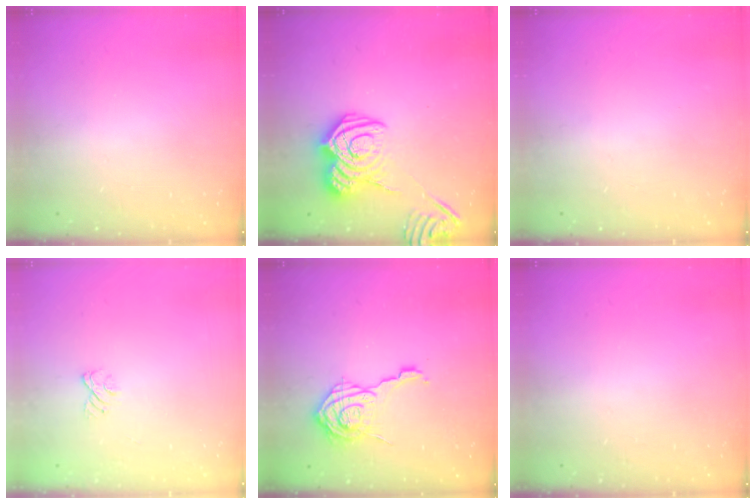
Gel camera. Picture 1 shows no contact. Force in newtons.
{"total": 13.9, "press": 13.8, "slide": 1.0}
{"total": 0.0}
{"total": 3.5, "press": 3.3, "slide": 1.2}
{"total": 12.2, "press": 12.2, "slide": 0.6}
{"total": 0.0}